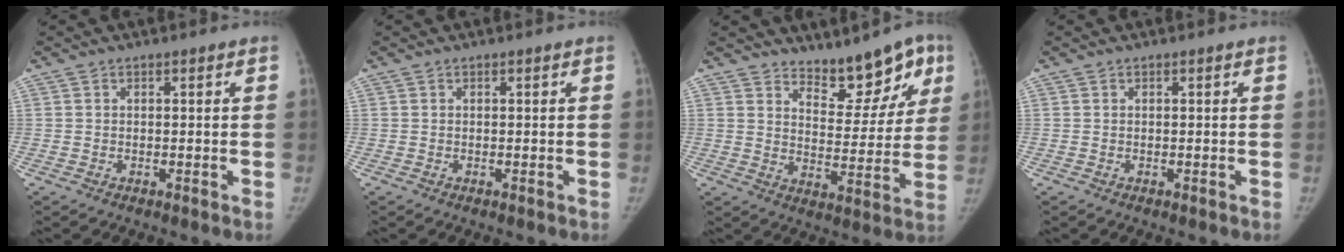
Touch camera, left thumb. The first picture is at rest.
{"total": 0.0}
{"total": 11.4, "force": [8.1, 5.1, 6.2], "torque": [-0.034, -0.049, 0.126]}
{"total": 0.0}